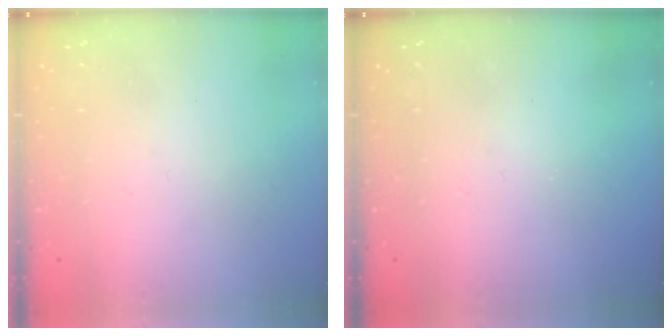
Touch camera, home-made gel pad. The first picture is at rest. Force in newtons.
{"total": 0.0}